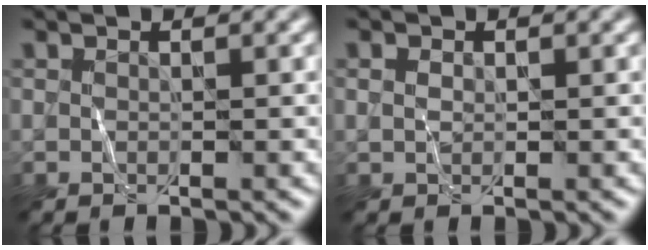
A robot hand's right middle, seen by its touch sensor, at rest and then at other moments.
{"total": 0.8, "force": [0.2, 0.6, 0.5], "torque": [-0.012, 0.002, 0.002]}